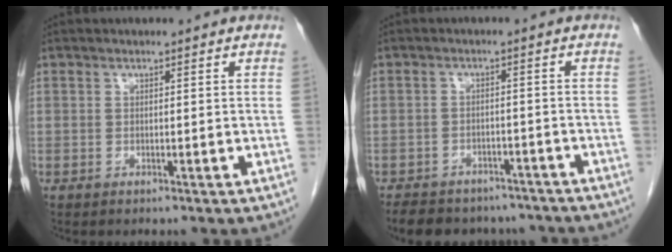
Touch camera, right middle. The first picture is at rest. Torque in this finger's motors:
{"motor_torque": [1.10, -1.04, 0.06, 0.05]}